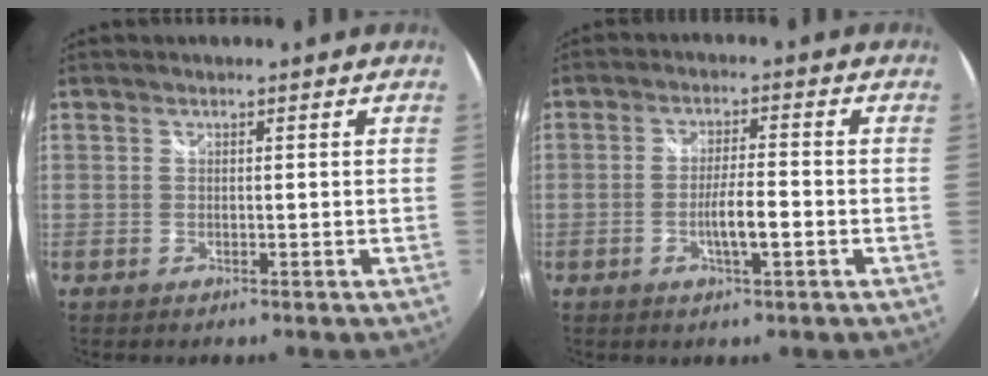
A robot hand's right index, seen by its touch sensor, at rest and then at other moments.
{"total": 5.2, "force": [-1.9, 0.7, 4.8], "torque": [-0.089, -0.004, -0.031]}